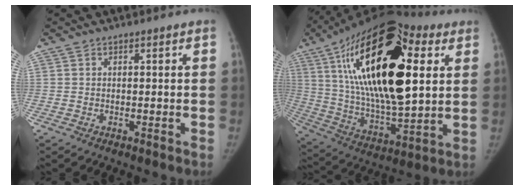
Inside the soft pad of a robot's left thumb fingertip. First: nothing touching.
{"total": 33.7, "force": [9.7, 14.2, 29.0], "torque": [-0.513, -0.012, 0.153]}